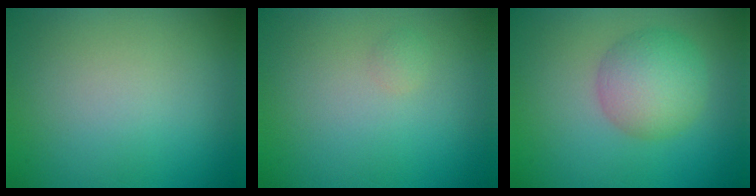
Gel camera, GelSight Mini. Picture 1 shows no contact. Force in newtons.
{"total": 0.6, "press": 0.6, "slide": 0.0}
{"total": 5.0, "press": 5.0, "slide": 0.3}